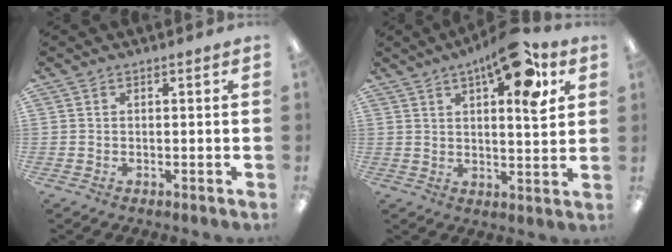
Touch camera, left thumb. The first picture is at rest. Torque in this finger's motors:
{"motor_torque": [0.11, 0.71, -0.24, 0.26, 0.10]}